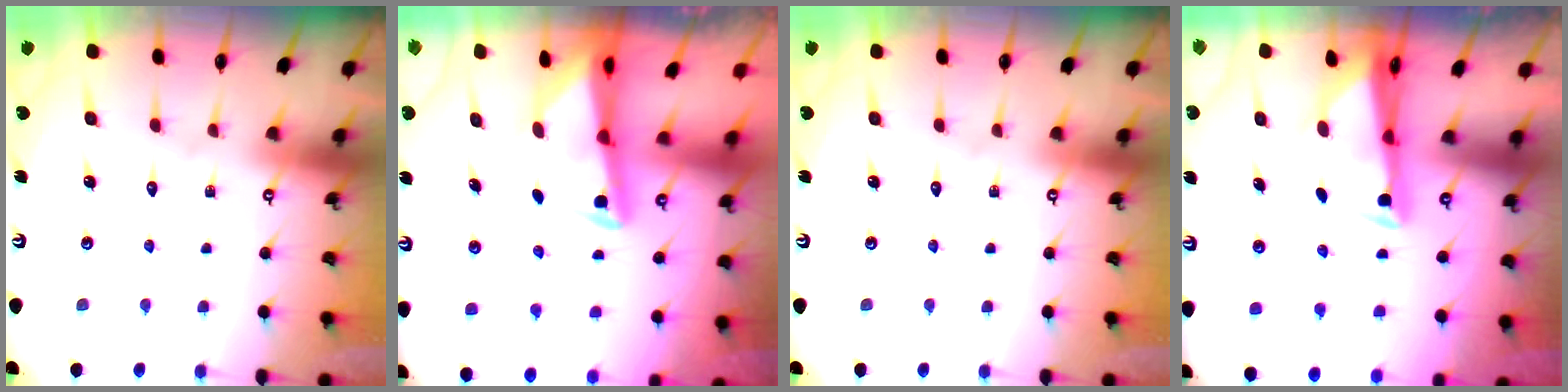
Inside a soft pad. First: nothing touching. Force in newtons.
{"total": 3.0, "press": 2.9, "slide": 0.6}
{"total": 0.0}
{"total": 2.8, "press": 2.6, "slide": 1.0}